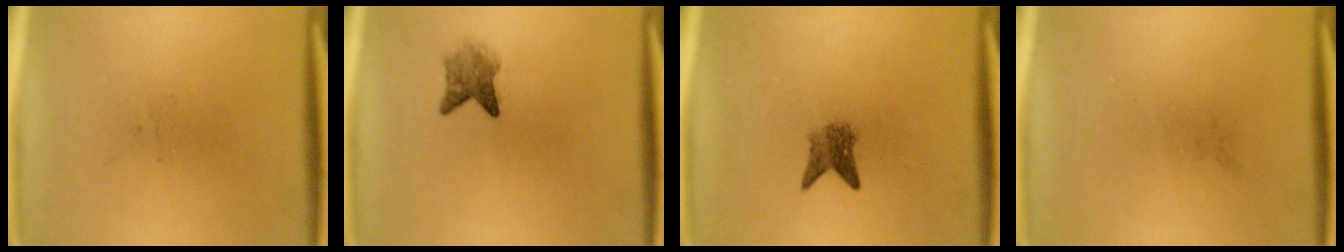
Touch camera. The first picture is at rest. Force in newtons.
{"total": 2.8}
{"total": 2.8}
{"total": 0.0}